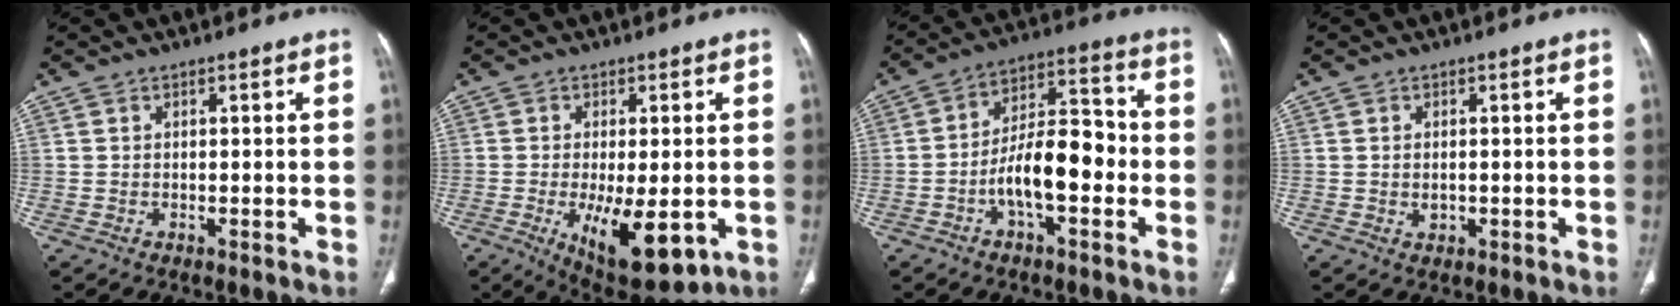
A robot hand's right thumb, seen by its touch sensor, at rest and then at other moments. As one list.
[{"total": 13.1, "force": [-3.8, 5.2, 11.4], "torque": [-0.171, -0.019, -0.041]}, {"total": 12.5, "force": [-3.4, 5.5, 10.7], "torque": [-0.163, 0.044, -0.063]}, {"total": 1.5, "force": [-0.1, 1.1, 1.0], "torque": [-0.014, 0.000, 0.002]}]